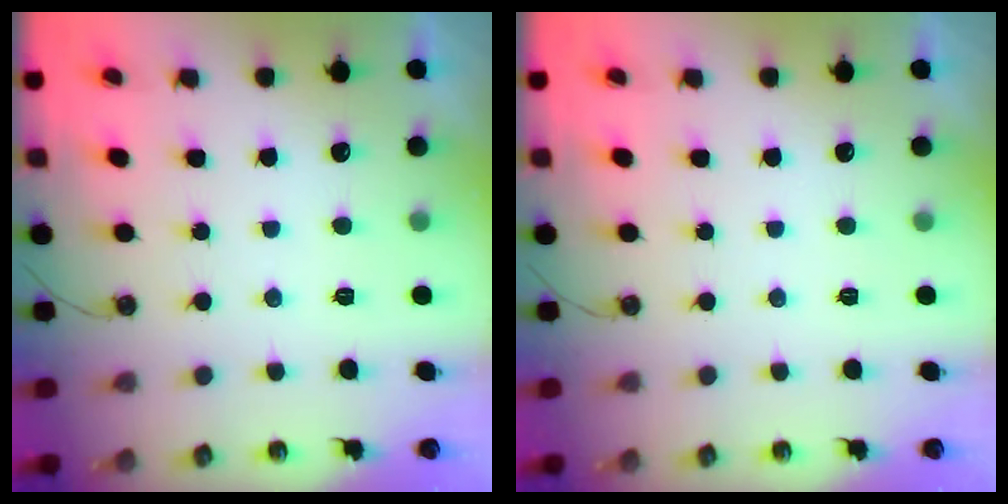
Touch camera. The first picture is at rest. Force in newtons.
{"total": 0.0}